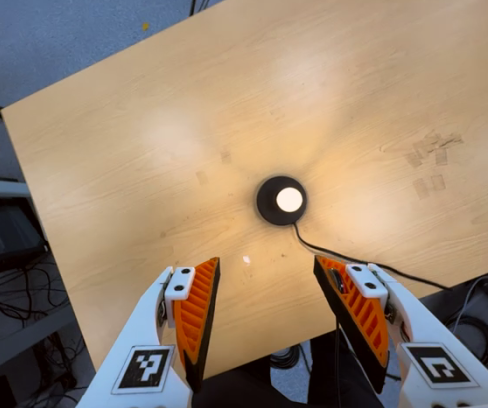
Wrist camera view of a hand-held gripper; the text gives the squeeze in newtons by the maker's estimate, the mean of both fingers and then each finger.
{"total": 0.0}